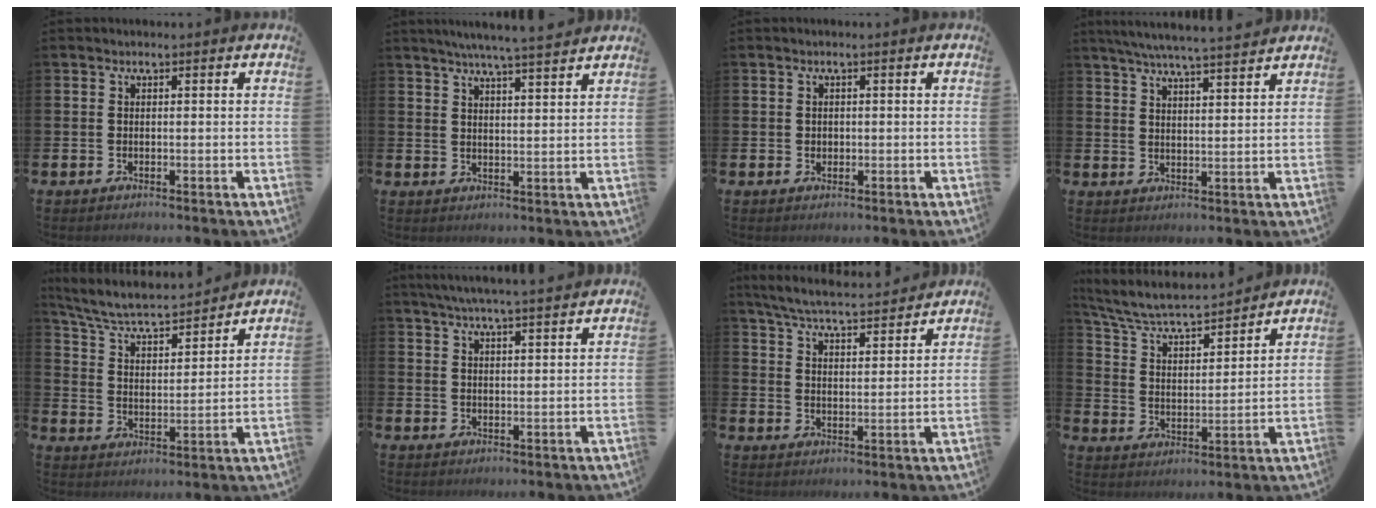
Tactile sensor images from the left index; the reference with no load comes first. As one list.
[{"total": 5.3, "force": [5.0, -0.7, 1.5], "torque": [-0.042, -0.027, 0.088]}, {"total": 0.9, "force": [0.4, 0.8, 0.2], "torque": [0.009, 0.001, 0.003]}, {"total": 5.8, "force": [5.5, -0.3, 1.8], "torque": [-0.049, -0.030, 0.097]}, {"total": 6.7, "force": [6.2, 1.0, 2.2], "torque": [-0.074, -0.049, 0.103]}, {"total": 5.0, "force": [4.7, -0.4, 1.7], "torque": [-0.044, -0.016, 0.084]}, {"total": 6.0, "force": [5.8, 0.5, 1.5], "torque": [-0.052, -0.038, 0.101]}, {"total": 6.6, "force": [6.3, 0.9, 2.0], "torque": [-0.072, -0.050, 0.105]}]